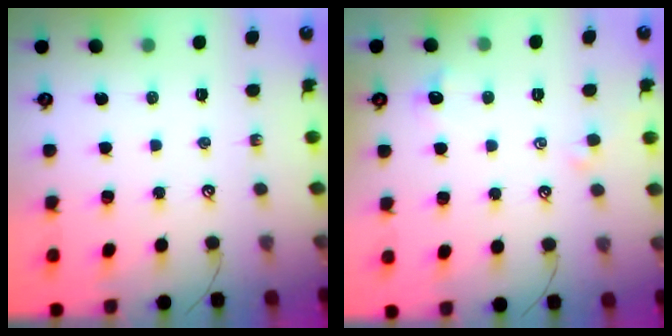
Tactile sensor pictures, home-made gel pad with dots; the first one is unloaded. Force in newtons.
{"total": 1.0, "press": 0.9, "slide": 0.6}